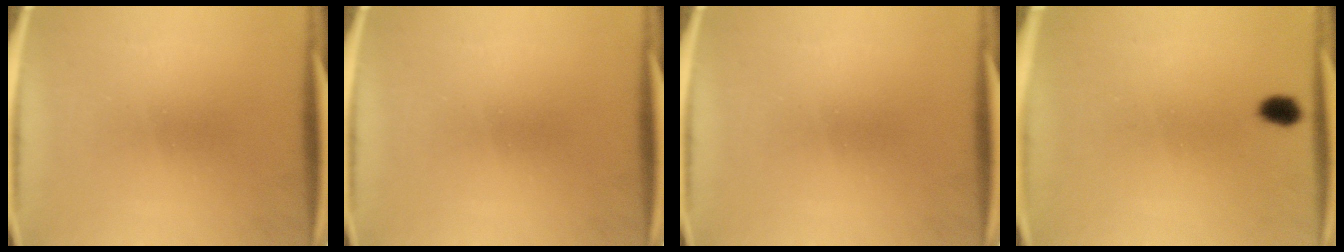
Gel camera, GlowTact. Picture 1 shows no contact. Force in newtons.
{"total": 0.0}
{"total": 0.0}
{"total": 2.4}